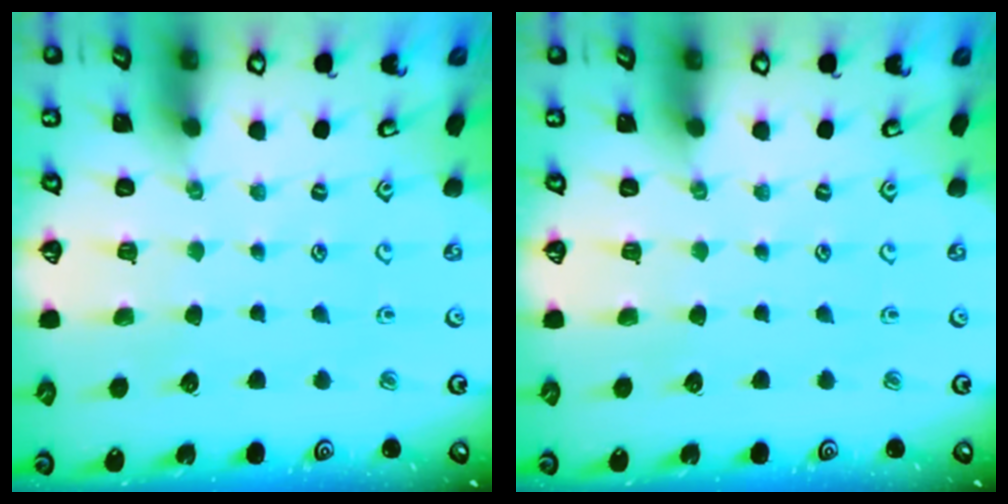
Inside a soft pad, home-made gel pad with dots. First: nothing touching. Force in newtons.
{"total": 0.0}